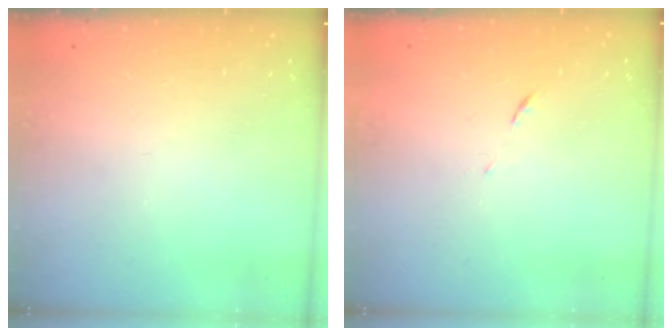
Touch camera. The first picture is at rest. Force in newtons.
{"total": 5.6, "press": 5.6, "slide": 0.4}